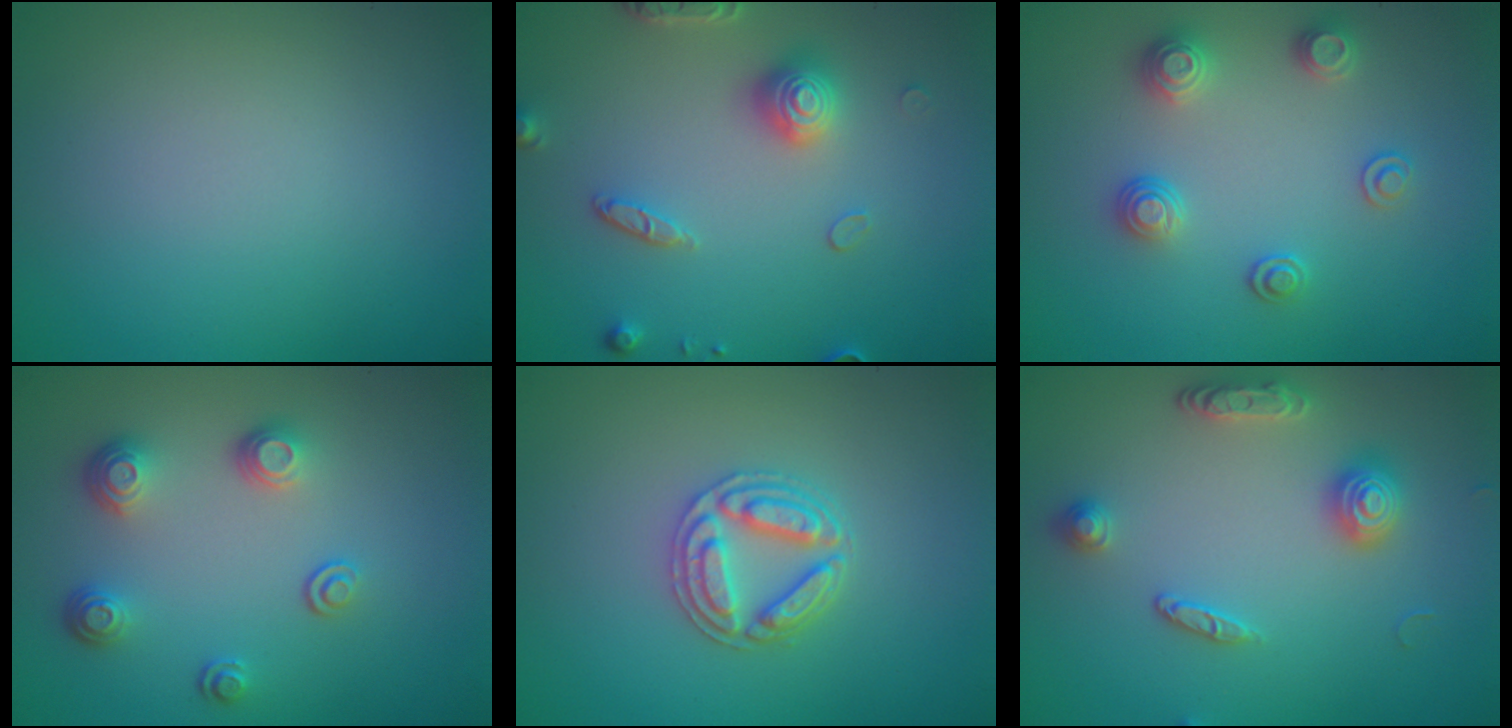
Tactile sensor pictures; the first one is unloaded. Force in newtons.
{"total": 3.7, "press": 3.3, "slide": 1.6}
{"total": 2.7, "press": 2.6, "slide": 0.3}
{"total": 3.2, "press": 2.5, "slide": 1.9}
{"total": 2.9, "press": 2.9, "slide": 0.5}
{"total": 3.2, "press": 3.1, "slide": 0.7}